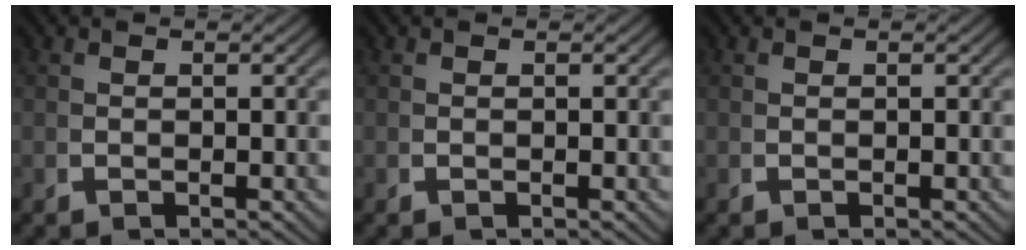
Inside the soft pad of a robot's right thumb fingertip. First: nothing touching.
{"total": 0.0}
{"total": 0.0}